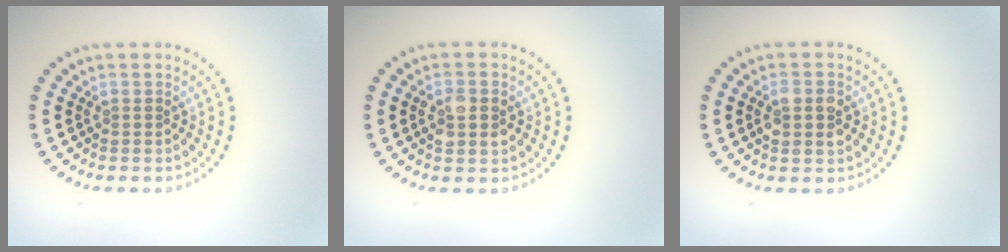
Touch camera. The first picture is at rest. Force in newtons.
{"total": 2.7, "press": 2.7, "slide": 0.2}
{"total": 2.3, "press": 2.2, "slide": 0.2}